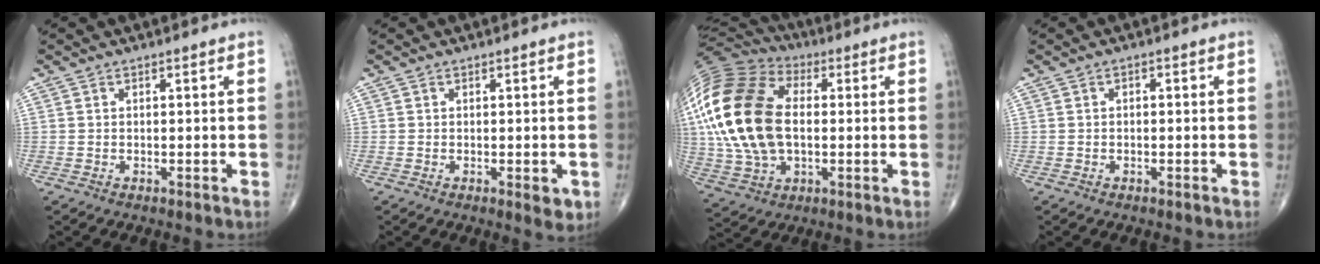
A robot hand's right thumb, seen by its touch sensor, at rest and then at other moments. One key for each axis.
{"total": 2.4, "fx": -0.7, "fy": 1.1, "fz": 2.0, "tx": -0.015, "ty": -0.002, "tz": -0.008}
{"total": 24.6, "fx": 1.6, "fy": 15.1, "fz": 19.4, "tx": -0.422, "ty": 0.006, "tz": 0.026}
{"total": 1.0, "fx": -0.1, "fy": 0.6, "fz": 0.8, "tx": -0.008, "ty": 0.007, "tz": -0.006}